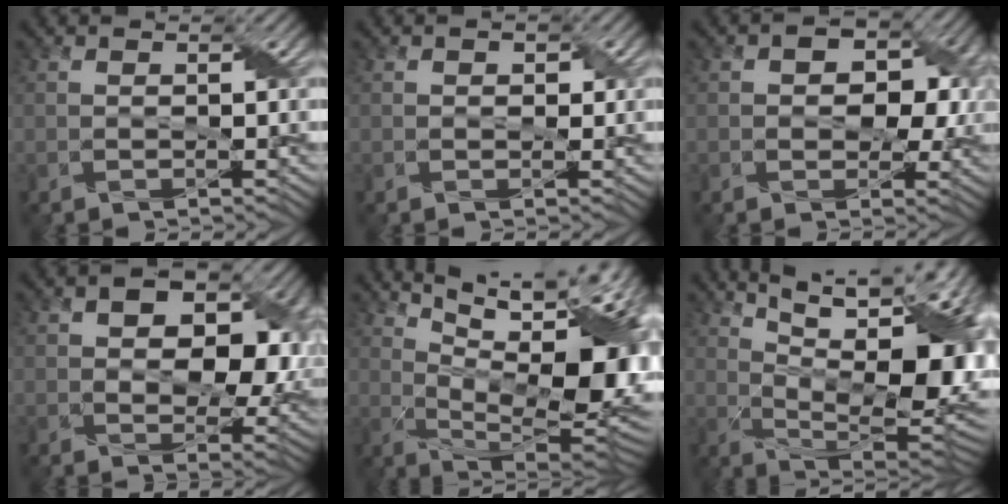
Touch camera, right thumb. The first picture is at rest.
{"total": 0.9, "force": [0.2, 0.7, 0.6], "torque": [-0.009, -0.005, 0.004]}
{"total": 7.0, "force": [0.9, 4.9, 4.9], "torque": [-0.061, 0.000, 0.003]}
{"total": 11.7, "force": [2.3, 7.1, 9.0], "torque": [-0.122, 0.001, 0.036]}
{"total": 15.5, "force": [4.4, 5.6, 13.8], "torque": [-0.201, 0.014, 0.074]}
{"total": 17.2, "force": [5.1, 6.5, 15.1], "torque": [-0.200, 0.025, 0.082]}